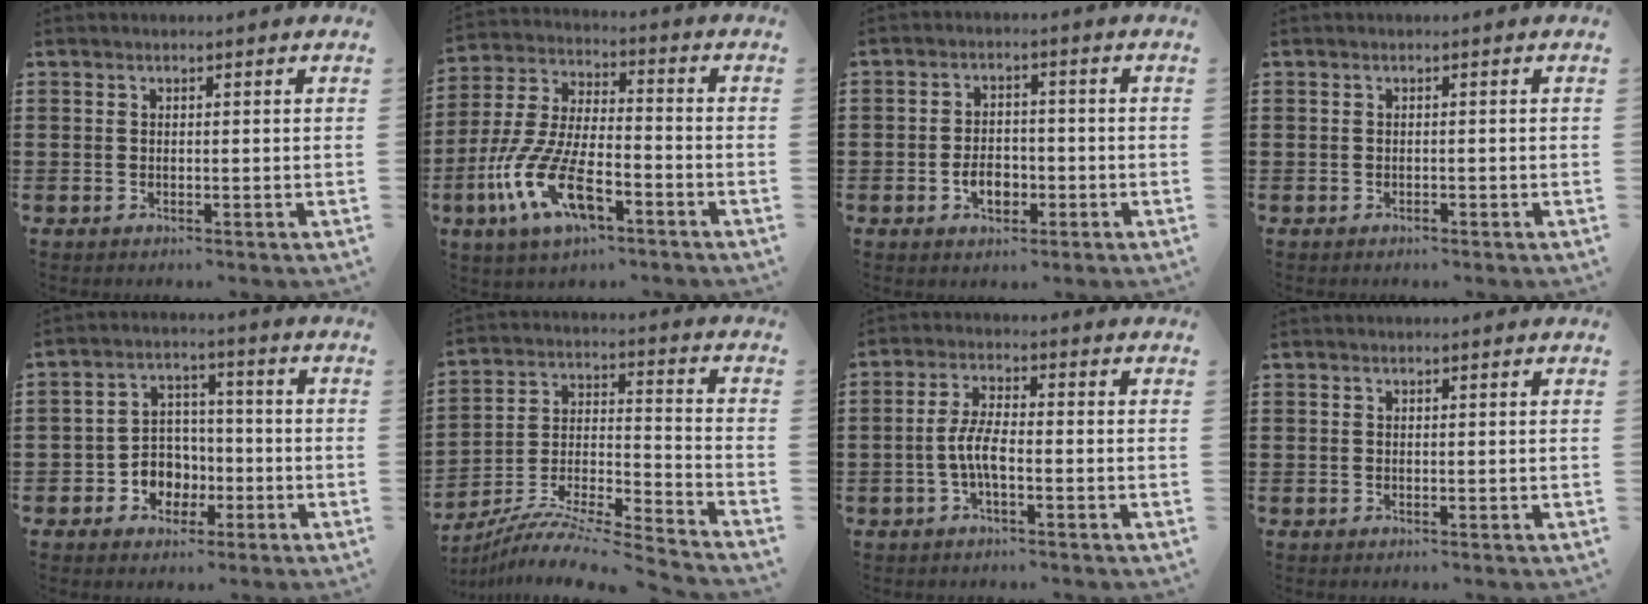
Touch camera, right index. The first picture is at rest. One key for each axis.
{"total": 12.2, "fx": -5.9, "fy": 4.7, "fz": 9.6, "tx": -0.230, "ty": -0.008, "tz": -0.115}
{"total": 4.3, "fx": -1.5, "fy": 2.8, "fz": 2.8, "tx": -0.046, "ty": 0.002, "tz": -0.029}
{"total": 0.5, "fx": -0.5, "fy": 0.1, "fz": 0.2, "tx": -0.006, "ty": -0.004, "tz": -0.009}
{"total": 5.5, "fx": -2.1, "fy": 4.9, "fz": 1.5, "tx": -0.039, "ty": 0.016, "tz": -0.038}
{"total": 8.3, "fx": -7.8, "fy": 0.2, "fz": 3.0, "tx": -0.051, "ty": -0.004, "tz": -0.158}
{"total": 4.9, "fx": -1.5, "fy": 1.4, "fz": 4.4, "tx": -0.105, "ty": -0.004, "tz": -0.036}
{"total": 0.0}